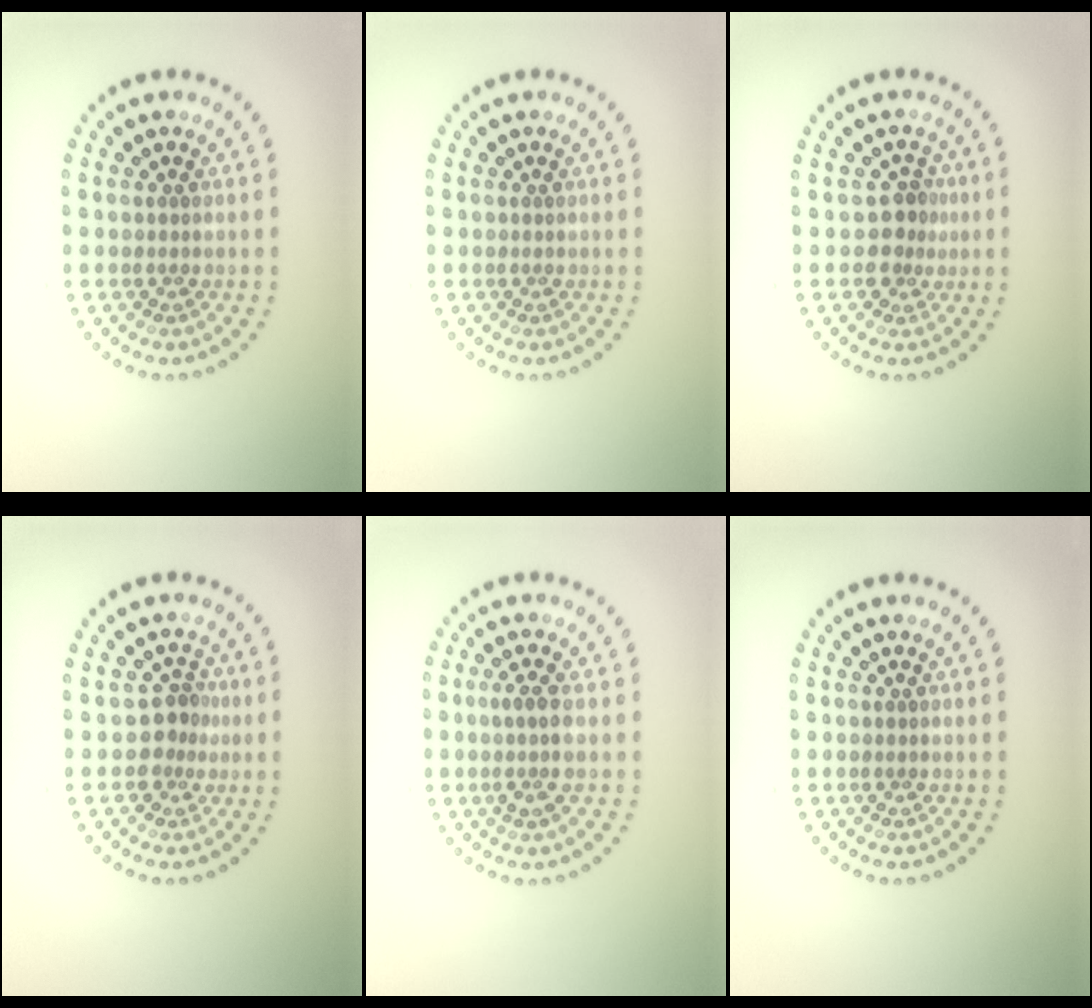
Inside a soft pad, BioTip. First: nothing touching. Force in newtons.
{"total": 0.0}
{"total": 2.3, "press": 1.8, "slide": 1.5}
{"total": 2.3, "press": 1.7, "slide": 1.5}
{"total": 2.2, "press": 1.7, "slide": 1.3}
{"total": 0.0}